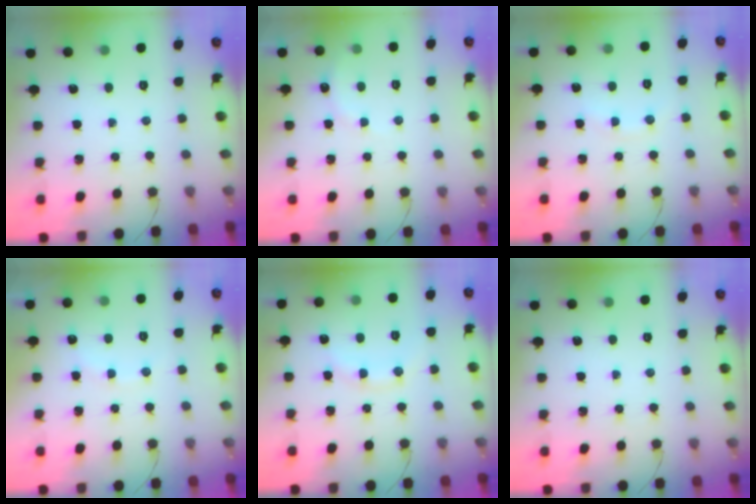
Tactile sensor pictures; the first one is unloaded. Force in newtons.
{"total": 5.4, "press": 5.3, "slide": 1.4}
{"total": 5.7, "press": 5.5, "slide": 1.5}
{"total": 7.1, "press": 7.0, "slide": 1.5}
{"total": 10.5, "press": 10.4, "slide": 1.0}
{"total": 0.0}